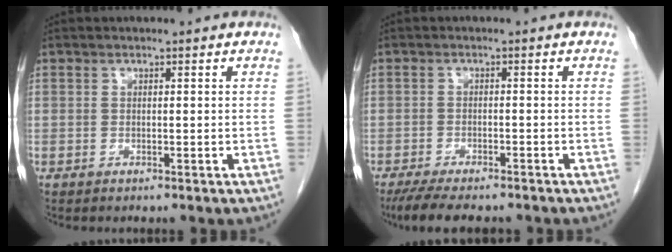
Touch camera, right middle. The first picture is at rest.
{"total": 9.1, "force": [-7.4, 2.3, 4.8], "torque": [-0.073, -0.014, -0.113]}